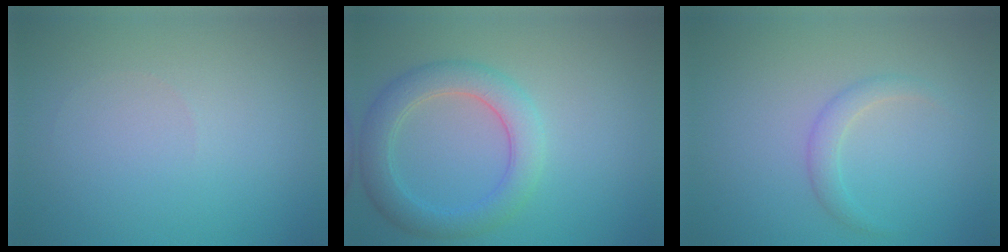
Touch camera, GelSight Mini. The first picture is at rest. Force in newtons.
{"total": 4.2, "press": 4.2, "slide": 0.3}
{"total": 1.6, "press": 1.6, "slide": 0.1}